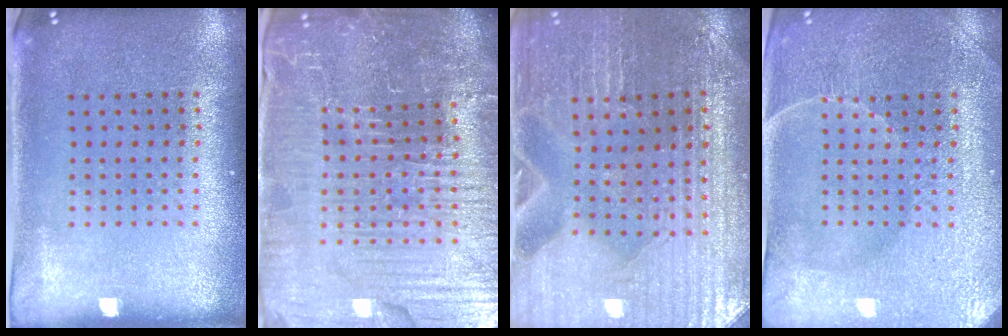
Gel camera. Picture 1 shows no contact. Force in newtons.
{"total": 6.7, "press": 6.0, "slide": 3.0}
{"total": 2.5, "press": 2.4, "slide": 0.4}
{"total": 3.9, "press": 3.8, "slide": 0.8}